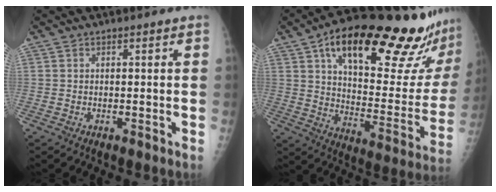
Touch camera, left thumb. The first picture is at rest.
{"total": 30.4, "force": [20.7, 8.7, 20.5], "torque": [-0.268, -0.062, 0.298]}